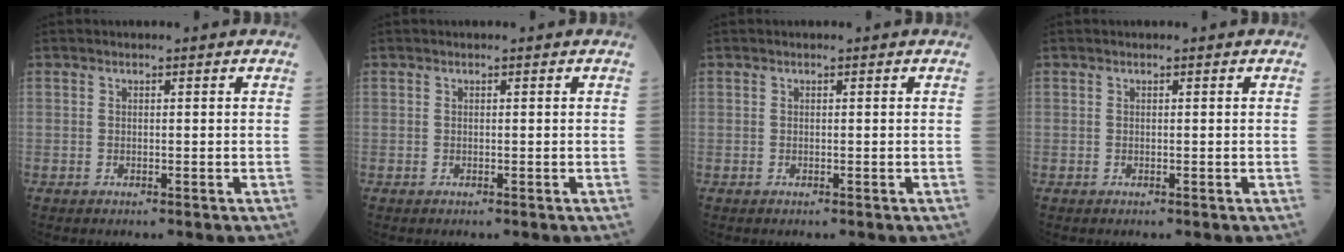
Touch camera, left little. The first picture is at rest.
{"total": 0.0}
{"total": 0.0}
{"total": 0.0}